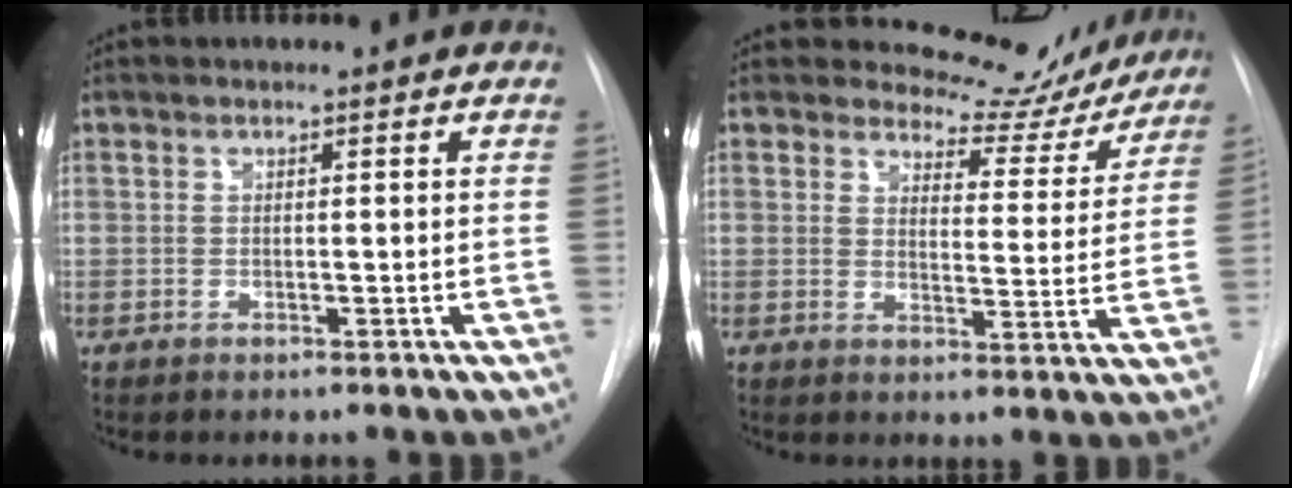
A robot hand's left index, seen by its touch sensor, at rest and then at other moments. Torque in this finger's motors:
{"motor_torque": [0.81, -0.93, 0.05, -0.01]}